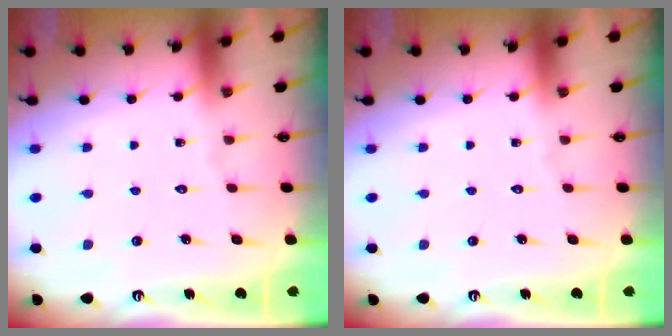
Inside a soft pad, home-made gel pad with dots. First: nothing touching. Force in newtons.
{"total": 0.0}